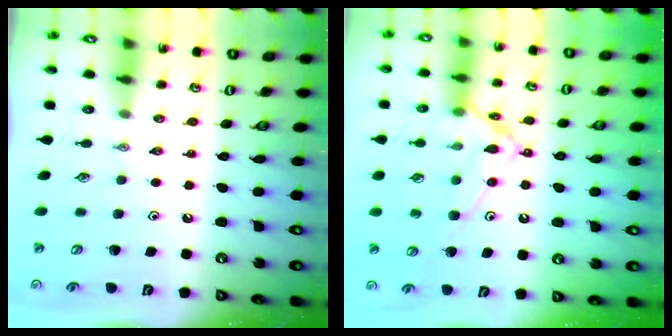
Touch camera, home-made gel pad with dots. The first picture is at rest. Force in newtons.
{"total": 15.9, "press": 15.8, "slide": 1.5}